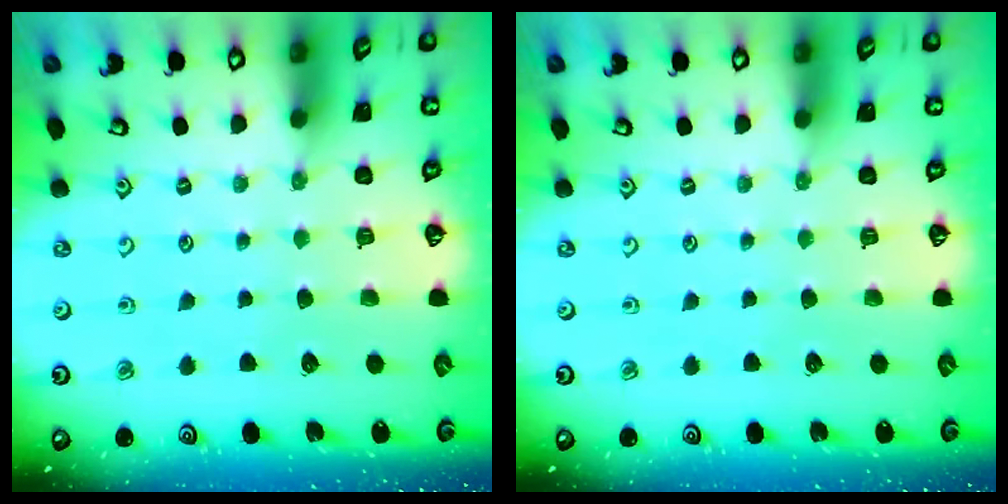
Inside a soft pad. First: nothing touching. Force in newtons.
{"total": 0.0}